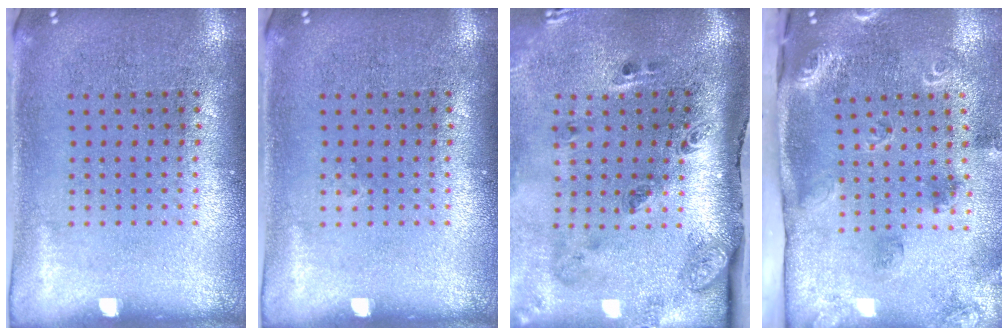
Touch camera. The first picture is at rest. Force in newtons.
{"total": 0.0}
{"total": 3.4, "press": 2.1, "slide": 2.7}
{"total": 2.1, "press": 1.8, "slide": 1.1}